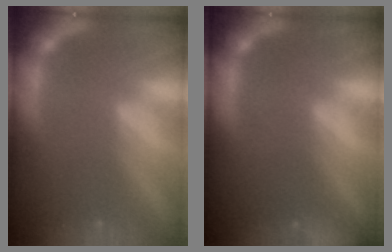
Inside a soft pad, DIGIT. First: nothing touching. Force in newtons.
{"total": 6.5}